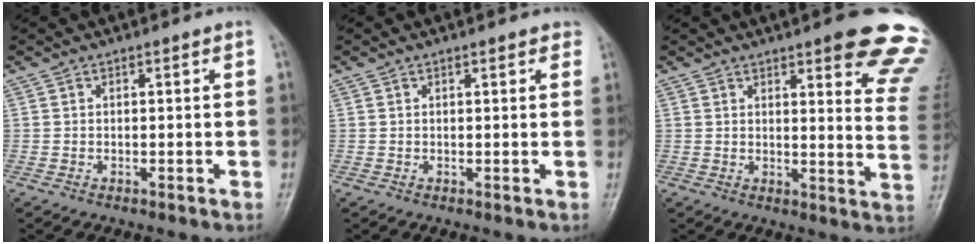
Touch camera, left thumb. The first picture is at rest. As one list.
[{"total": 1.7, "force": [1.2, 0.7, 0.9], "torque": [0.000, 0.001, 0.010]}, {"total": 17.0, "force": [11.9, 3.7, 11.5], "torque": [-0.105, -0.064, 0.124]}]